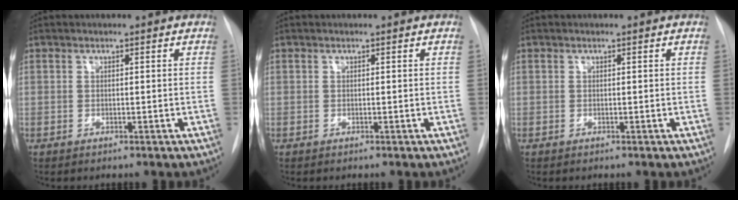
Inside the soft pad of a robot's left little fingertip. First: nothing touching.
{"total": 0.0}
{"total": 0.0}